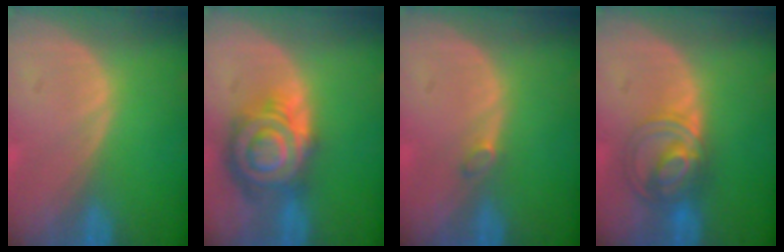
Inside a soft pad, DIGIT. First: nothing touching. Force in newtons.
{"total": 9.2, "press": 9.1, "slide": 0.5}
{"total": 1.2, "press": 1.2, "slide": 0.2}
{"total": 6.1, "press": 6.0, "slide": 1.1}